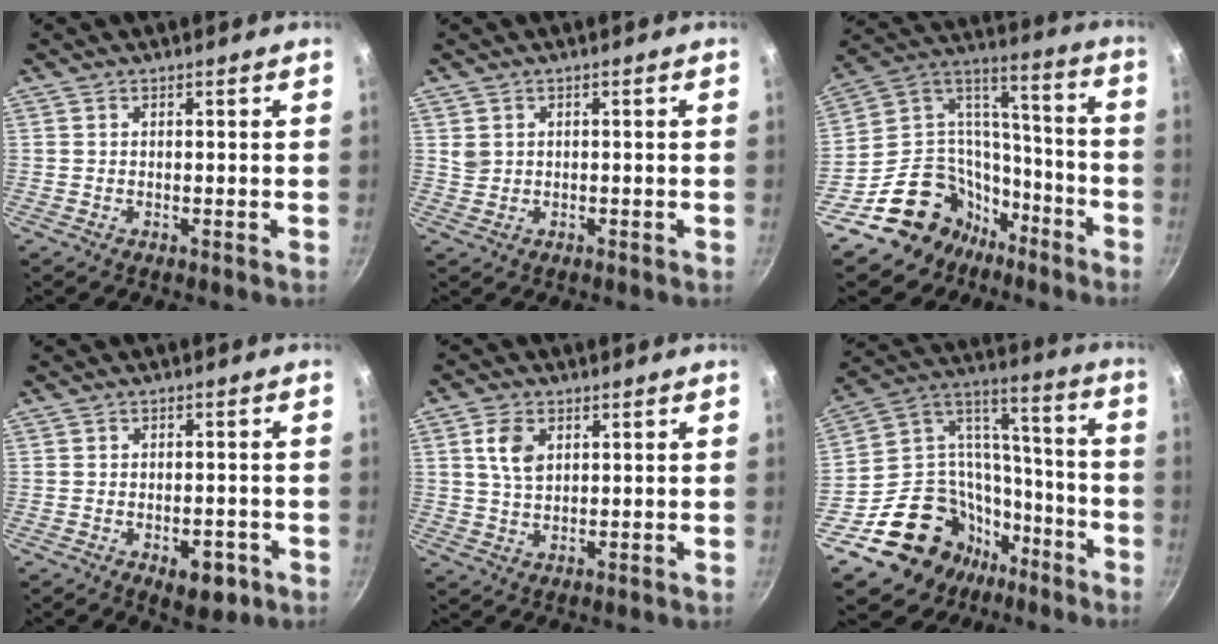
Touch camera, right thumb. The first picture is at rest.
{"total": 1.7, "force": [0.3, 1.5, 0.7], "torque": [-0.007, 0.003, 0.010]}
{"total": 20.1, "force": [-11.6, 15.3, 6.0], "torque": [-0.040, 0.132, -0.193]}
{"total": 6.4, "force": [-2.8, 3.6, 4.5], "torque": [-0.031, 0.015, -0.030]}
{"total": 5.7, "force": [1.8, 3.7, 3.8], "torque": [-0.065, -0.003, 0.037]}
{"total": 24.4, "force": [-11.9, 18.8, 9.9], "torque": [-0.115, 0.125, -0.185]}